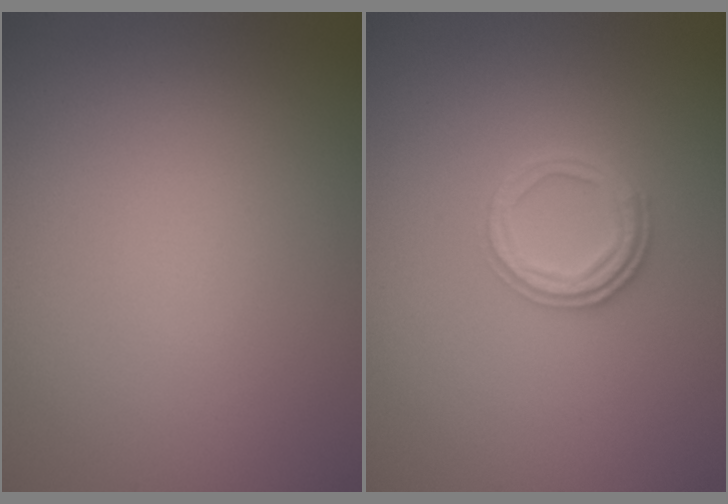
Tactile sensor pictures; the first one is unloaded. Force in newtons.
{"total": 2.5, "press": 2.4, "slide": 0.8}